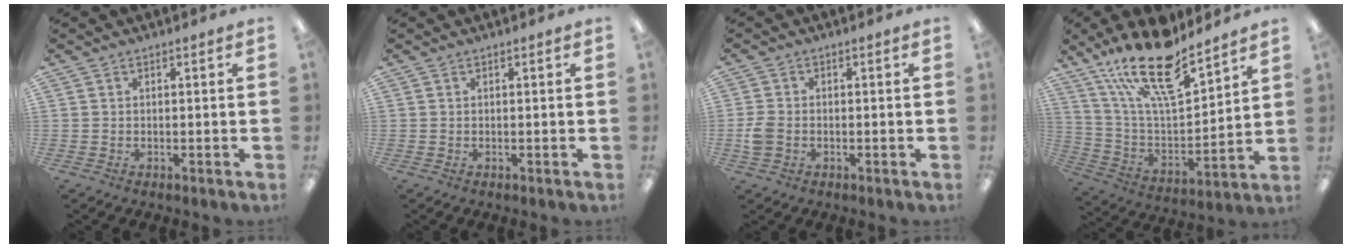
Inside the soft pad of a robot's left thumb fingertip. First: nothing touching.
{"total": 0.0}
{"total": 3.9, "force": [-0.9, 2.9, 2.4], "torque": [-0.046, 0.006, -0.017]}
{"total": 20.9, "force": [15.2, 6.6, 12.7], "torque": [-0.236, -0.092, 0.265]}